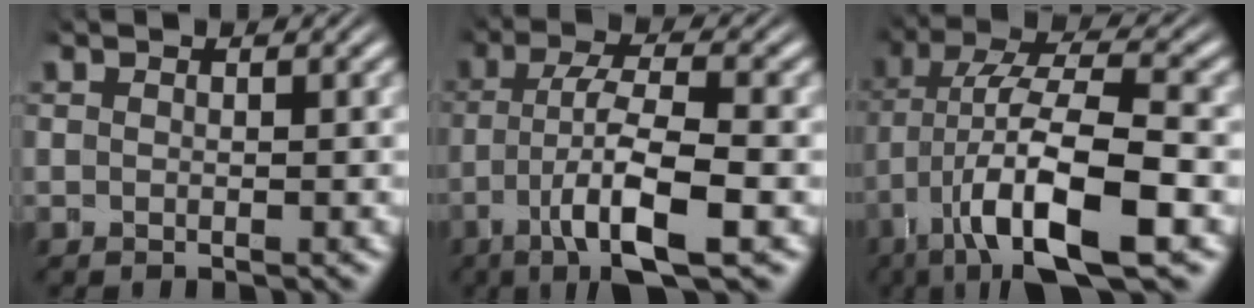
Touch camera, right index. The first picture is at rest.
{"total": 7.0, "force": [-2.3, 2.7, 6.1], "torque": [-0.124, -0.021, -0.028]}
{"total": 9.0, "force": [-2.0, 4.6, 7.5], "torque": [-0.159, -0.027, -0.014]}